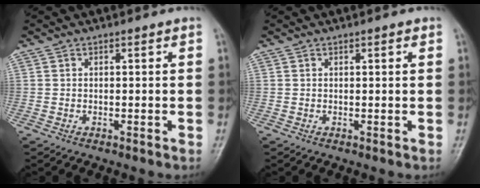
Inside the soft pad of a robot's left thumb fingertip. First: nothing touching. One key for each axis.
{"total": 1.0, "fx": 0.5, "fy": 0.5, "fz": 0.8, "tx": -0.006, "ty": 0.000, "tz": 0.005}